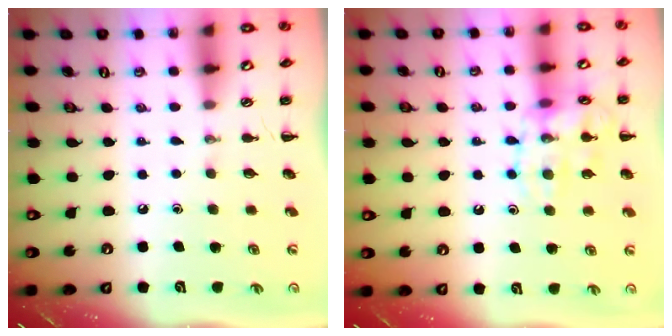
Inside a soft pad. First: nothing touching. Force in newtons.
{"total": 13.5, "press": 13.5, "slide": 1.0}